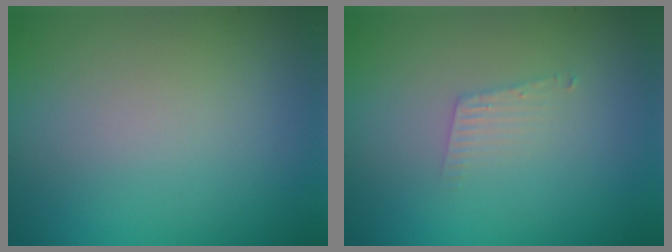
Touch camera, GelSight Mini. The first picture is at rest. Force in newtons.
{"total": 1.3, "press": 1.3, "slide": 0.1}